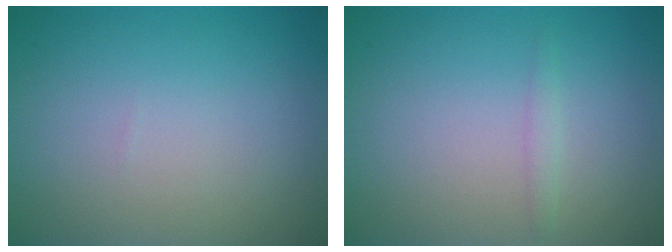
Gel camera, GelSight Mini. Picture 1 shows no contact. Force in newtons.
{"total": 0.8, "press": 0.8, "slide": 0.1}